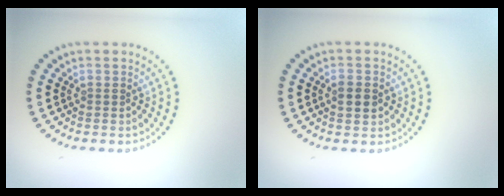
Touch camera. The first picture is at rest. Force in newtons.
{"total": 2.2, "press": 2.2, "slide": 0.0}